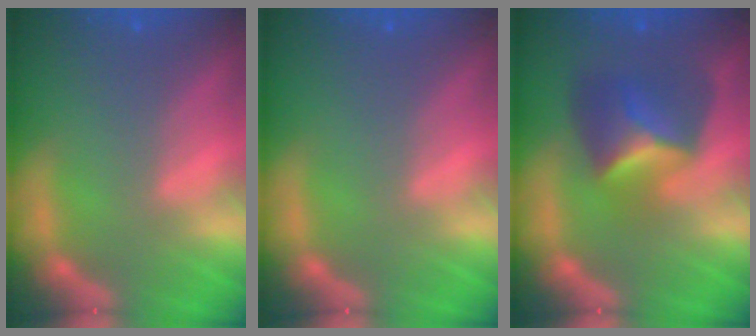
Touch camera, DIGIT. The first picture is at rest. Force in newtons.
{"total": 0.0}
{"total": 5.4}